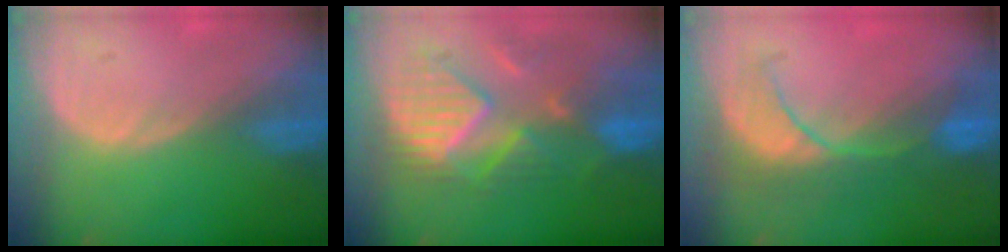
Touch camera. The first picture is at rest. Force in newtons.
{"total": 10.2, "press": 9.5, "slide": 3.7}
{"total": 7.8, "press": 7.7, "slide": 1.6}